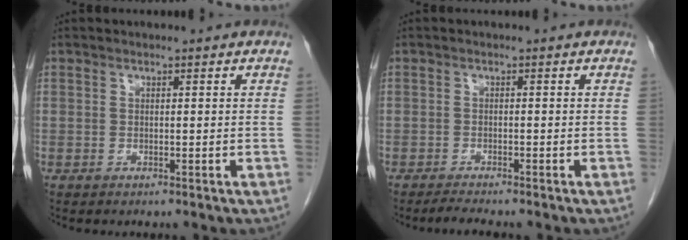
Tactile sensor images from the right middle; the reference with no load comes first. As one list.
[{"total": 2.3, "force": [-2.1, 0.0, 1.0], "torque": [-0.025, -0.008, -0.034]}]